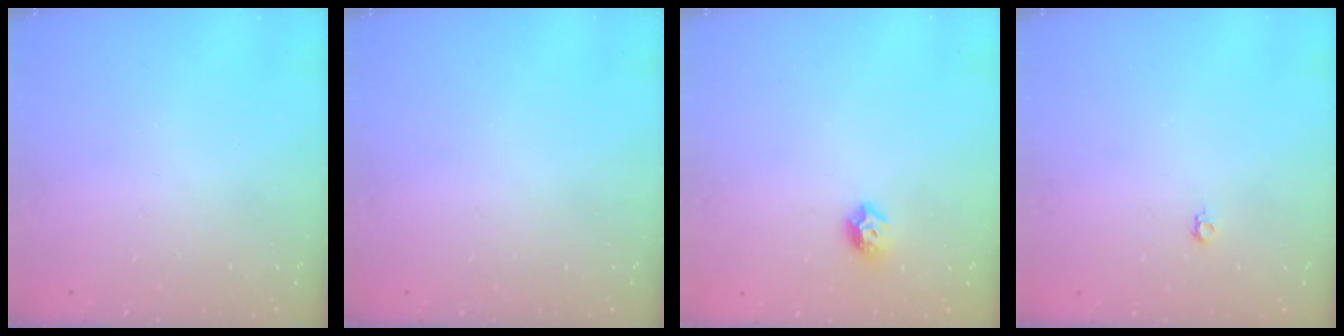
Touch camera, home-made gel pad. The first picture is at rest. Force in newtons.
{"total": 0.0}
{"total": 7.6, "press": 7.6, "slide": 0.7}
{"total": 3.5, "press": 3.4, "slide": 0.6}